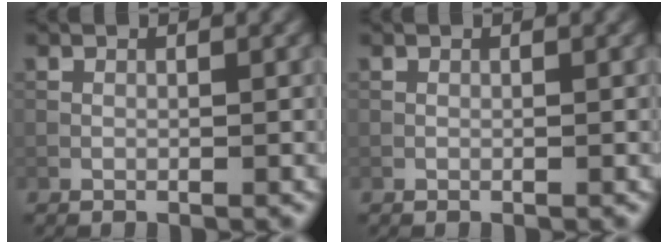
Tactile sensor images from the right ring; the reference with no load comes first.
{"total": 0.0}